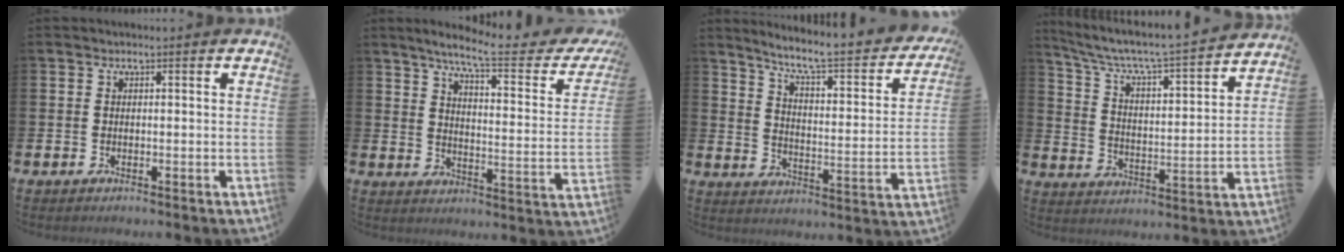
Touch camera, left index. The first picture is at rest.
{"total": 7.7, "force": [6.4, 0.6, 4.3], "torque": [-0.097, -0.042, 0.099]}
{"total": 7.1, "force": [6.2, 0.9, 3.4], "torque": [-0.083, -0.049, 0.095]}
{"total": 6.0, "force": [5.4, 0.5, 2.6], "torque": [-0.081, -0.048, 0.083]}